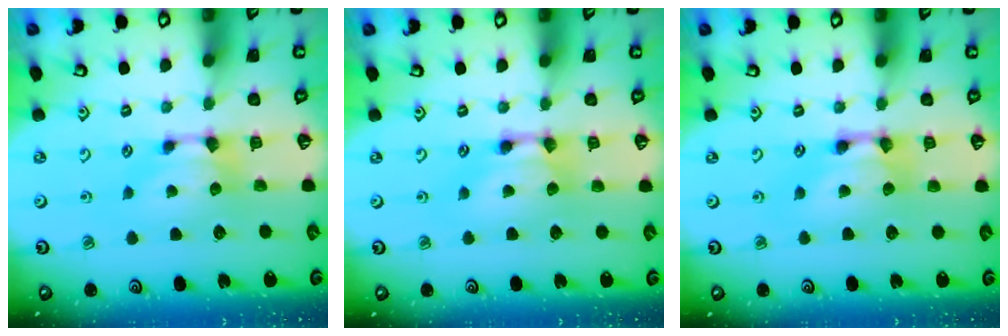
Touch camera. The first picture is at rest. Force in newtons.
{"total": 1.9, "press": 1.9, "slide": 0.1}
{"total": 2.6, "press": 2.6, "slide": 0.2}